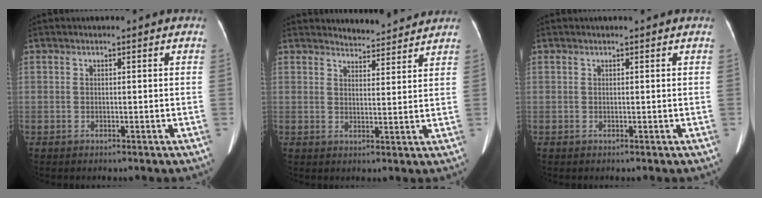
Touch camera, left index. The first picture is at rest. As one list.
[{"total": 5.7, "force": [5.7, 0.5, 0.1], "torque": [-0.011, 0.007, 0.072]}, {"total": 1.5, "force": [1.4, 0.1, 0.4], "torque": [-0.011, 0.011, 0.014]}]